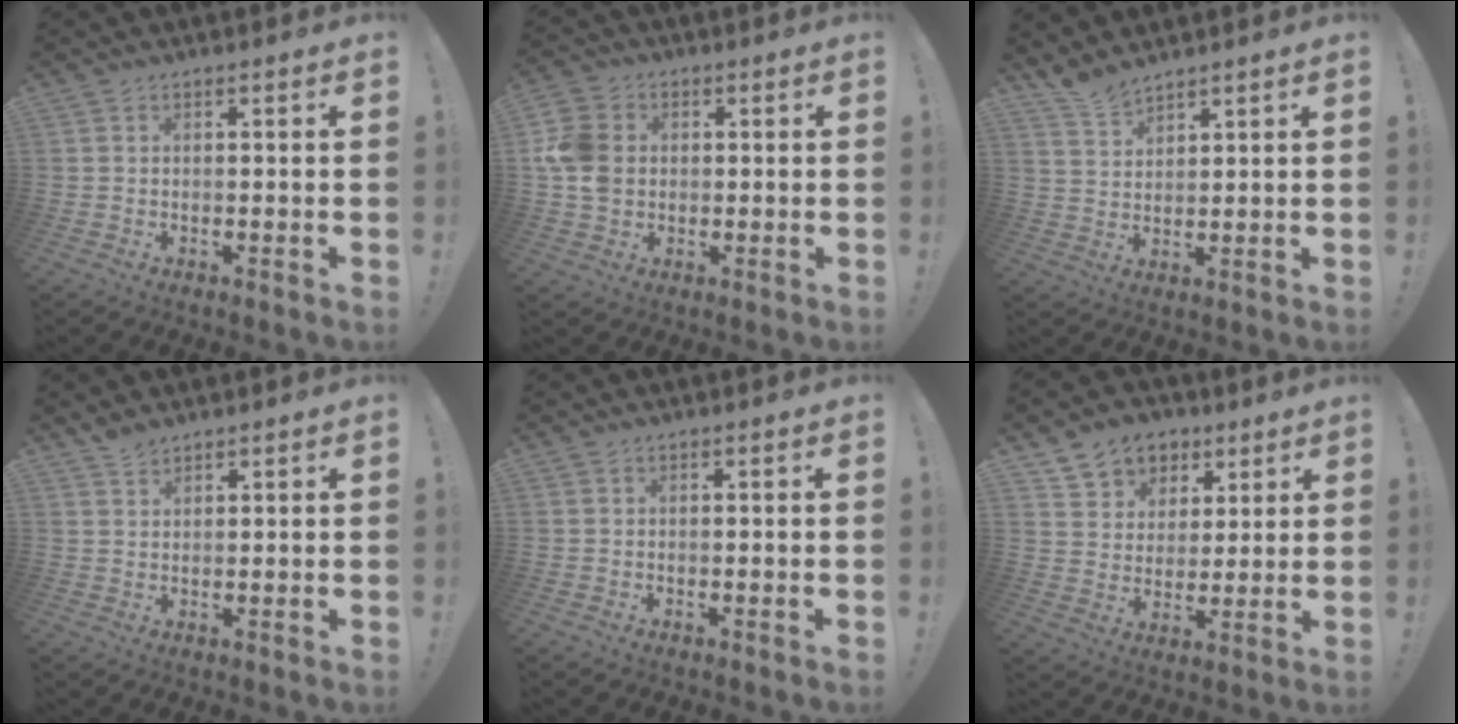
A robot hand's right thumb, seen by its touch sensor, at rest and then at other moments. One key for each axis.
{"total": 11.0, "fx": 0.5, "fy": 9.1, "fz": 6.2, "tx": -0.136, "ty": 0.013, "tz": 0.013}
{"total": 5.1, "fx": 4.8, "fy": 1.1, "fz": 1.3, "tx": -0.035, "ty": -0.028, "tz": 0.093}
{"total": 2.6, "fx": 2.3, "fy": 0.9, "fz": 0.7, "tx": -0.012, "ty": -0.013, "tz": 0.044}
{"total": 0.0}
{"total": 8.9, "fx": 4.8, "fy": 7.3, "fz": 1.5, "tx": -0.018, "ty": -0.036, "tz": 0.096}